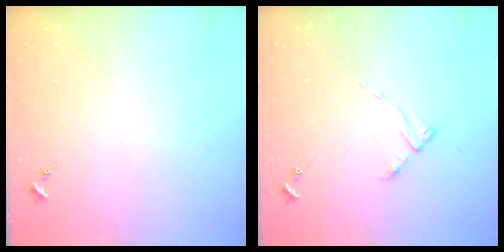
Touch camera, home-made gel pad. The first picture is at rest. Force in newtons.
{"total": 3.5, "press": 3.5, "slide": 0.6}